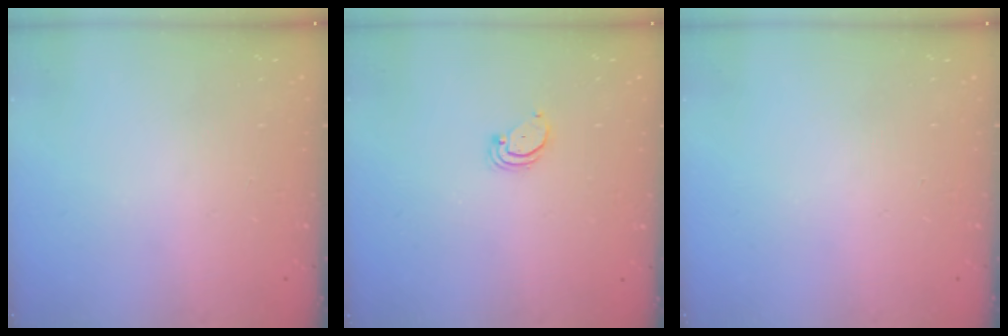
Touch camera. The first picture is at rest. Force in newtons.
{"total": 2.0, "press": 2.0, "slide": 0.2}
{"total": 0.0}